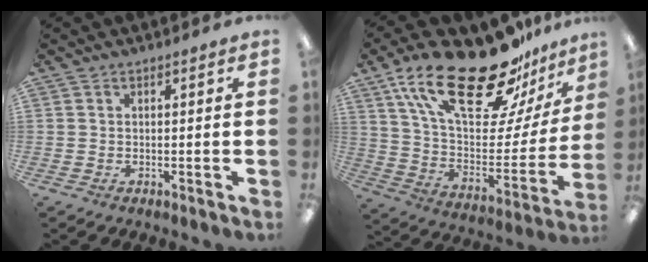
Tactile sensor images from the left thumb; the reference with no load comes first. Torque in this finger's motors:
{"motor_torque": [0.49, 0.63, 1.47, -1.32, 0.18]}